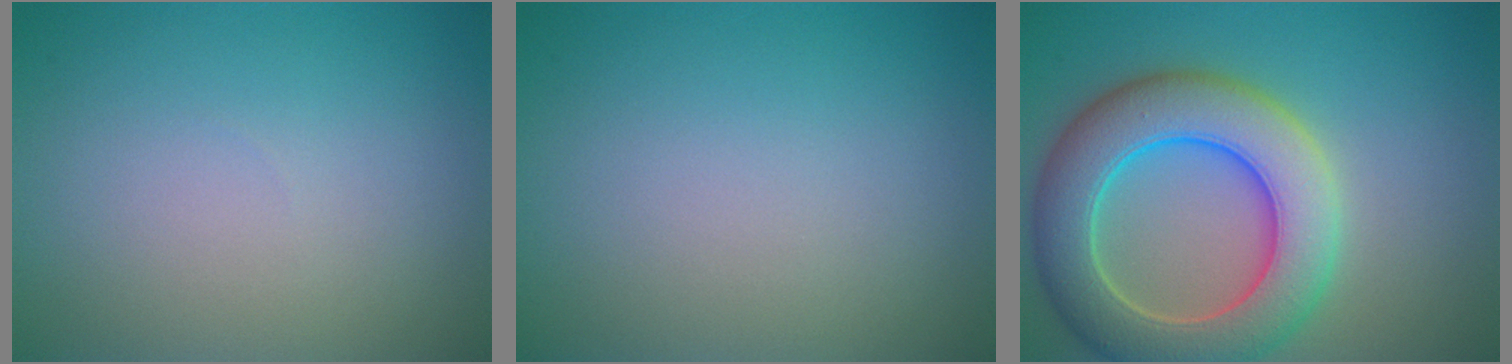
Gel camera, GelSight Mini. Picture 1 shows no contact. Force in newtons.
{"total": 0.0}
{"total": 9.0, "press": 9.0, "slide": 0.7}